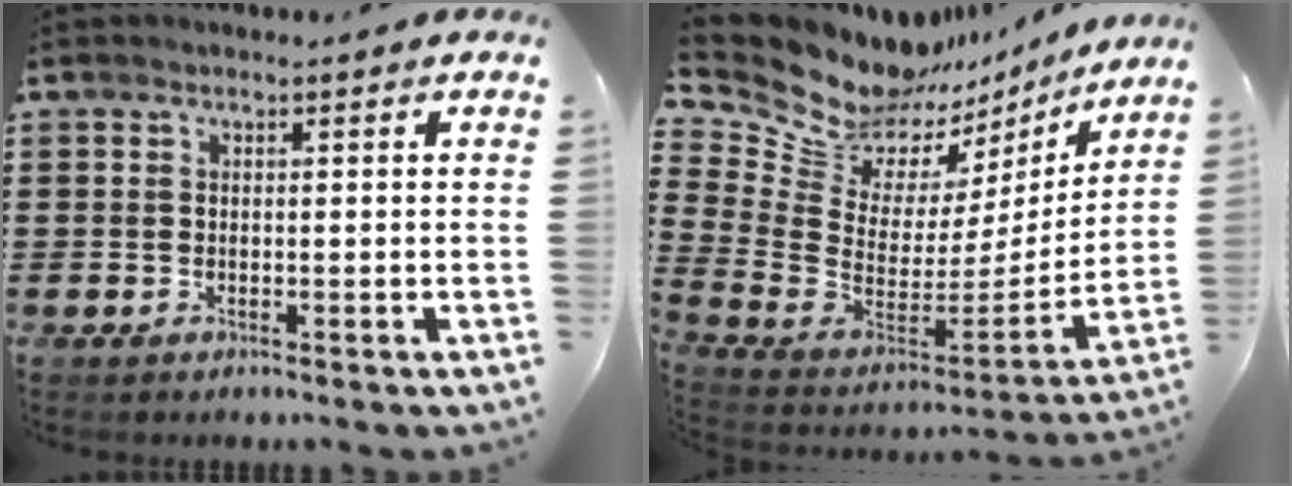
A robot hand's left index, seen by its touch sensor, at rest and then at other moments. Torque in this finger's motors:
{"motor_torque": [0.00, -0.33, 0.41, 0.01]}